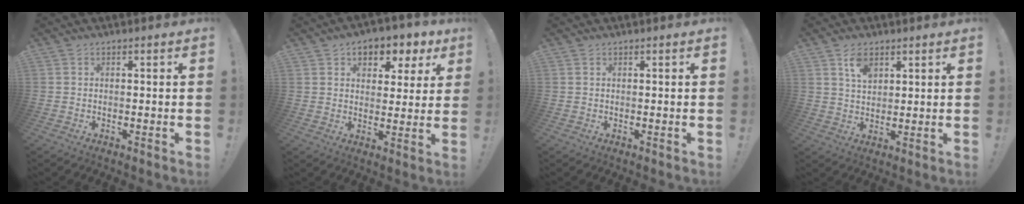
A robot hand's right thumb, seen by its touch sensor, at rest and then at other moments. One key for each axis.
{"total": 6.8, "fx": 3.4, "fy": 5.0, "fz": 3.2, "tx": -0.038, "ty": -0.019, "tz": 0.064}
{"total": 0.6, "fx": 0.5, "fy": 0.3, "fz": 0.2, "tx": -0.002, "ty": 0.000, "tz": 0.009}
{"total": 6.3, "fx": 3.5, "fy": 3.8, "fz": 3.6, "tx": -0.056, "ty": -0.011, "tz": 0.063}